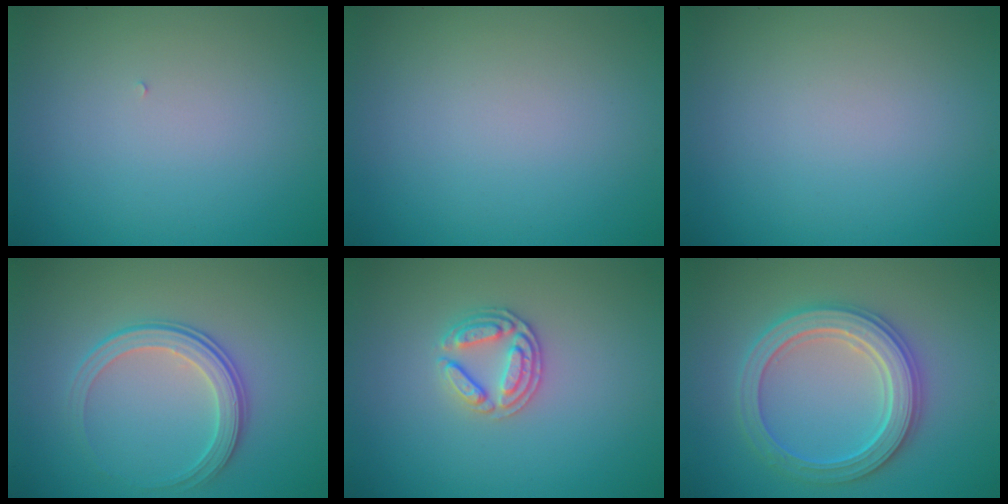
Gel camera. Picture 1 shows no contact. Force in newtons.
{"total": 0.0}
{"total": 0.0}
{"total": 3.3, "press": 2.8, "slide": 1.8}
{"total": 2.6, "press": 2.5, "slide": 0.6}
{"total": 5.5, "press": 5.4, "slide": 1.0}